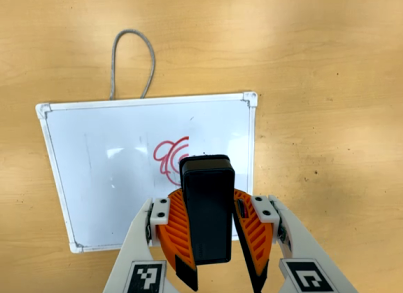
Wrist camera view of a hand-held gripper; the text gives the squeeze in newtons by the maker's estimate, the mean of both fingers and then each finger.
{"total": 11.7, "left": 11.3, "right": 12.0}